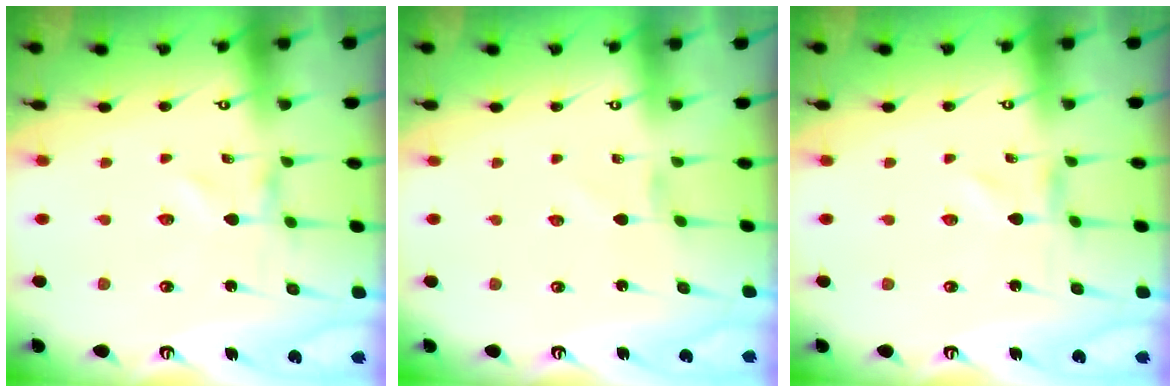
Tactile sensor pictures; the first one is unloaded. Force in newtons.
{"total": 0.9, "press": 0.8, "slide": 0.2}
{"total": 0.0}